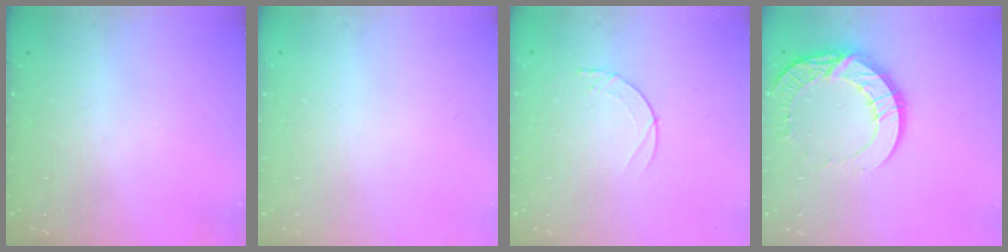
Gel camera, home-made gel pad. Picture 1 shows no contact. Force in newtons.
{"total": 0.0}
{"total": 4.2, "press": 4.2, "slide": 0.5}
{"total": 14.4, "press": 14.4, "slide": 1.4}